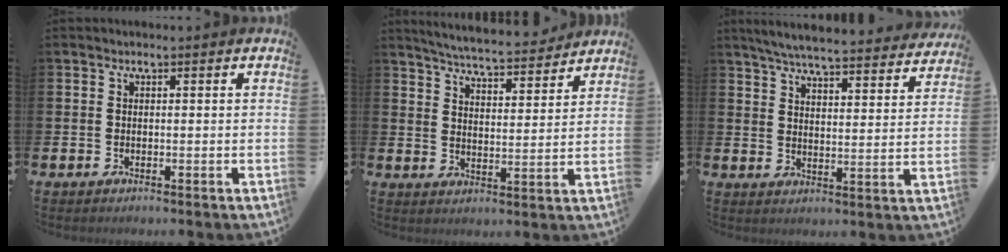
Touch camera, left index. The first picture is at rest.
{"total": 5.9, "force": [5.8, 0.4, 1.2], "torque": [-0.037, -0.043, 0.098]}
{"total": 6.0, "force": [5.8, 0.4, 1.6], "torque": [-0.050, -0.040, 0.099]}